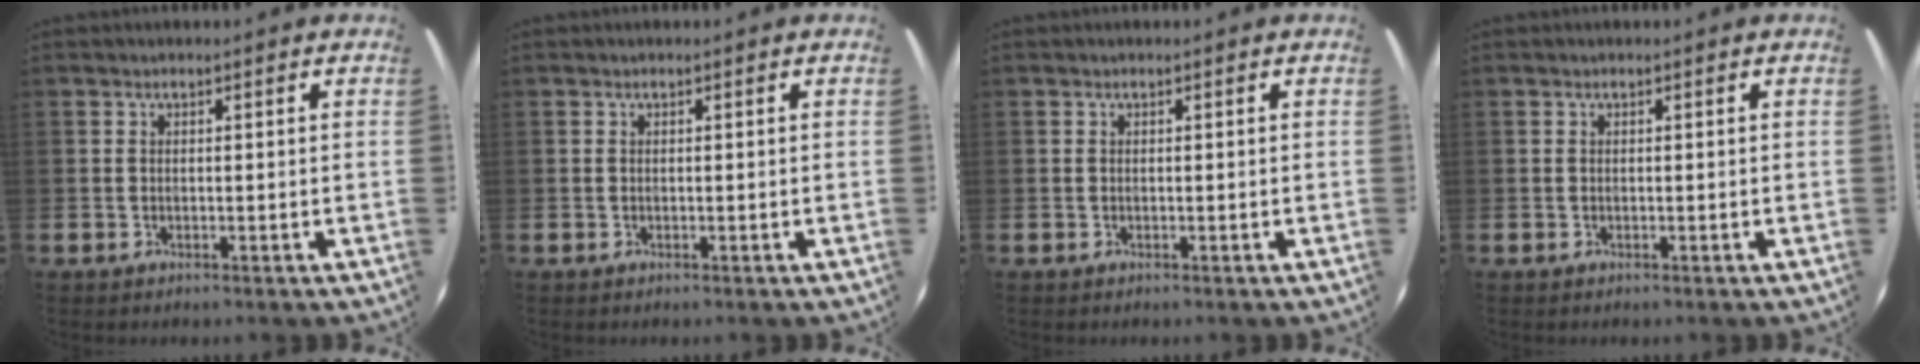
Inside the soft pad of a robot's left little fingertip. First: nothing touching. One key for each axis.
{"total": 0.0}
{"total": 0.0}
{"total": 0.0}